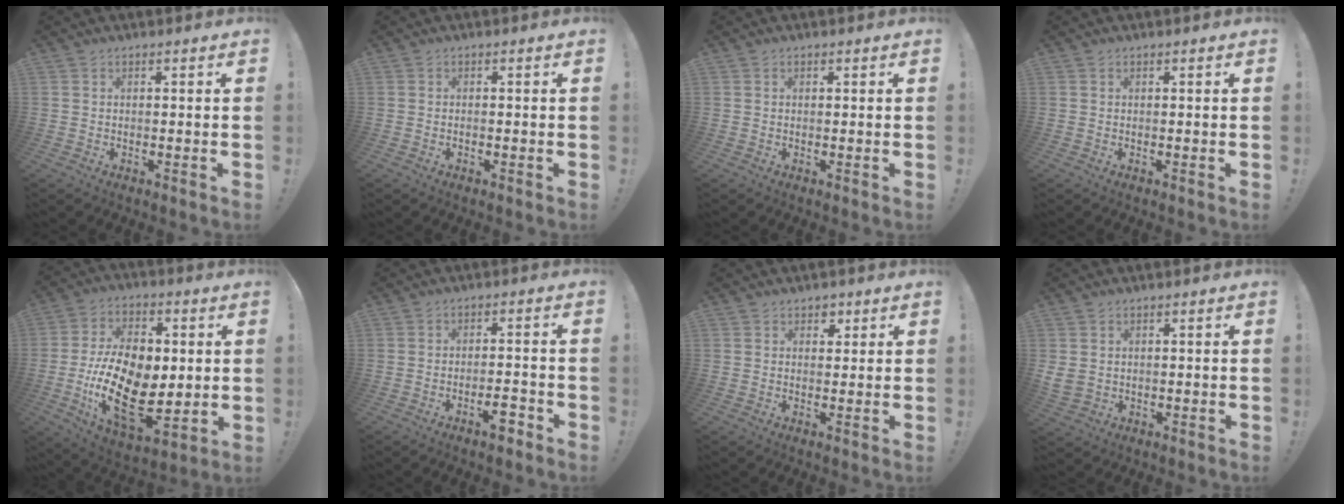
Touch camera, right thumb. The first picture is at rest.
{"total": 0.7, "force": [-0.7, 0.1, 0.0], "torque": [-0.001, 0.000, -0.011]}
{"total": 0.0}
{"total": 0.0}
{"total": 23.1, "force": [-2.5, 14.0, 18.2], "torque": [-0.336, -0.007, -0.033]}
{"total": 5.0, "force": [-3.4, 1.0, 3.5], "torque": [-0.049, 0.016, -0.057]}
{"total": 3.0, "force": [1.6, 2.4, 0.9], "torque": [0.003, -0.008, 0.023]}
{"total": 3.3, "force": [0.8, 2.8, 1.5], "torque": [-0.032, -0.002, 0.018]}